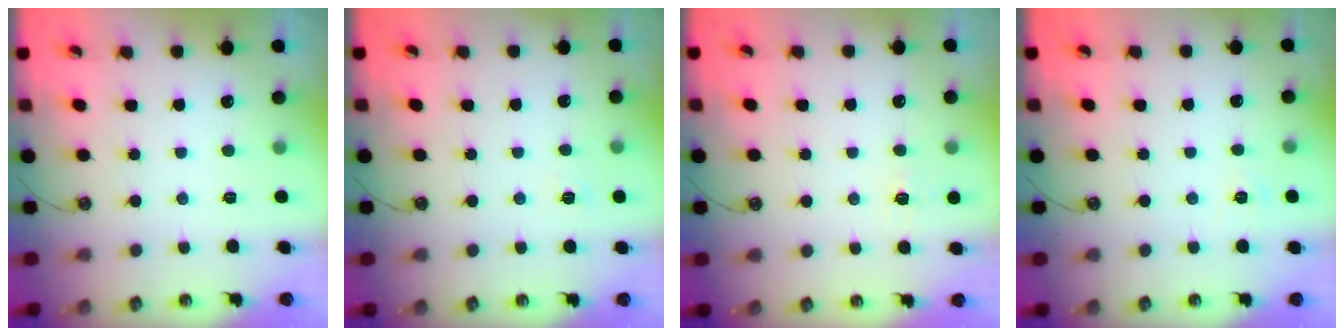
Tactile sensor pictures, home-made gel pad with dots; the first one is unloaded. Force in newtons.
{"total": 2.6, "press": 2.6, "slide": 0.2}
{"total": 4.3, "press": 4.3, "slide": 0.6}
{"total": 3.5, "press": 3.4, "slide": 0.4}